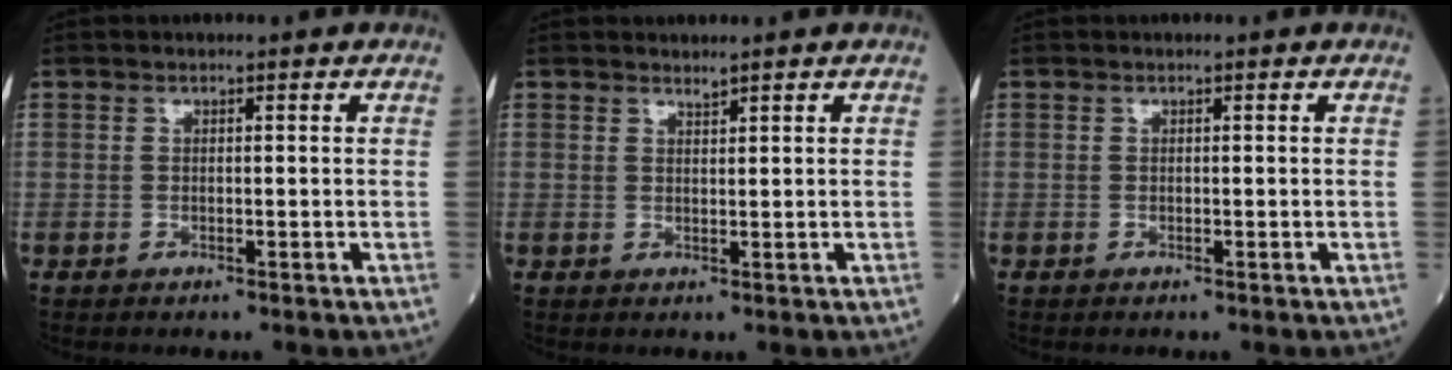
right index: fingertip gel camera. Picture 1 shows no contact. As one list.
[{"total": 0.8, "force": [0.8, -0.1, 0.1], "torque": [-0.007, -0.006, 0.015]}, {"total": 0.0}]